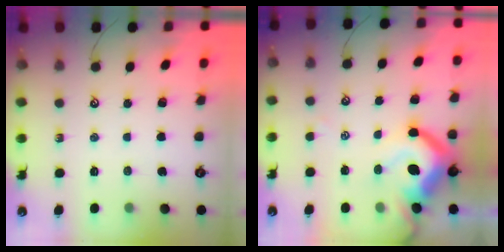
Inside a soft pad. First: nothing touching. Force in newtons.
{"total": 12.6, "press": 12.5, "slide": 1.9}